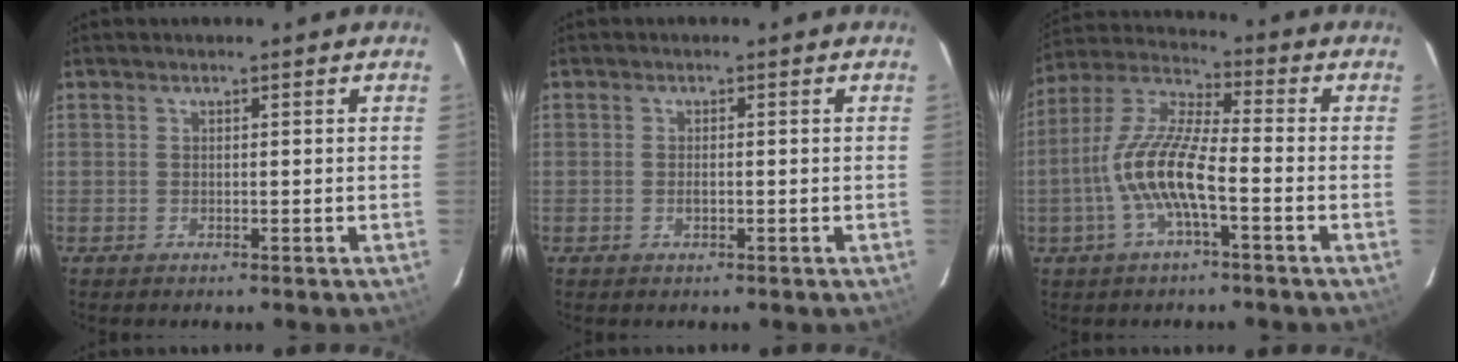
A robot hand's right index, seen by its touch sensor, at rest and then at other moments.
{"total": 1.4, "force": [-0.4, 0.6, 1.1], "torque": [-0.023, 0.001, -0.008]}
{"total": 12.1, "force": [-3.6, 2.7, 11.2], "torque": [-0.236, 0.004, -0.075]}